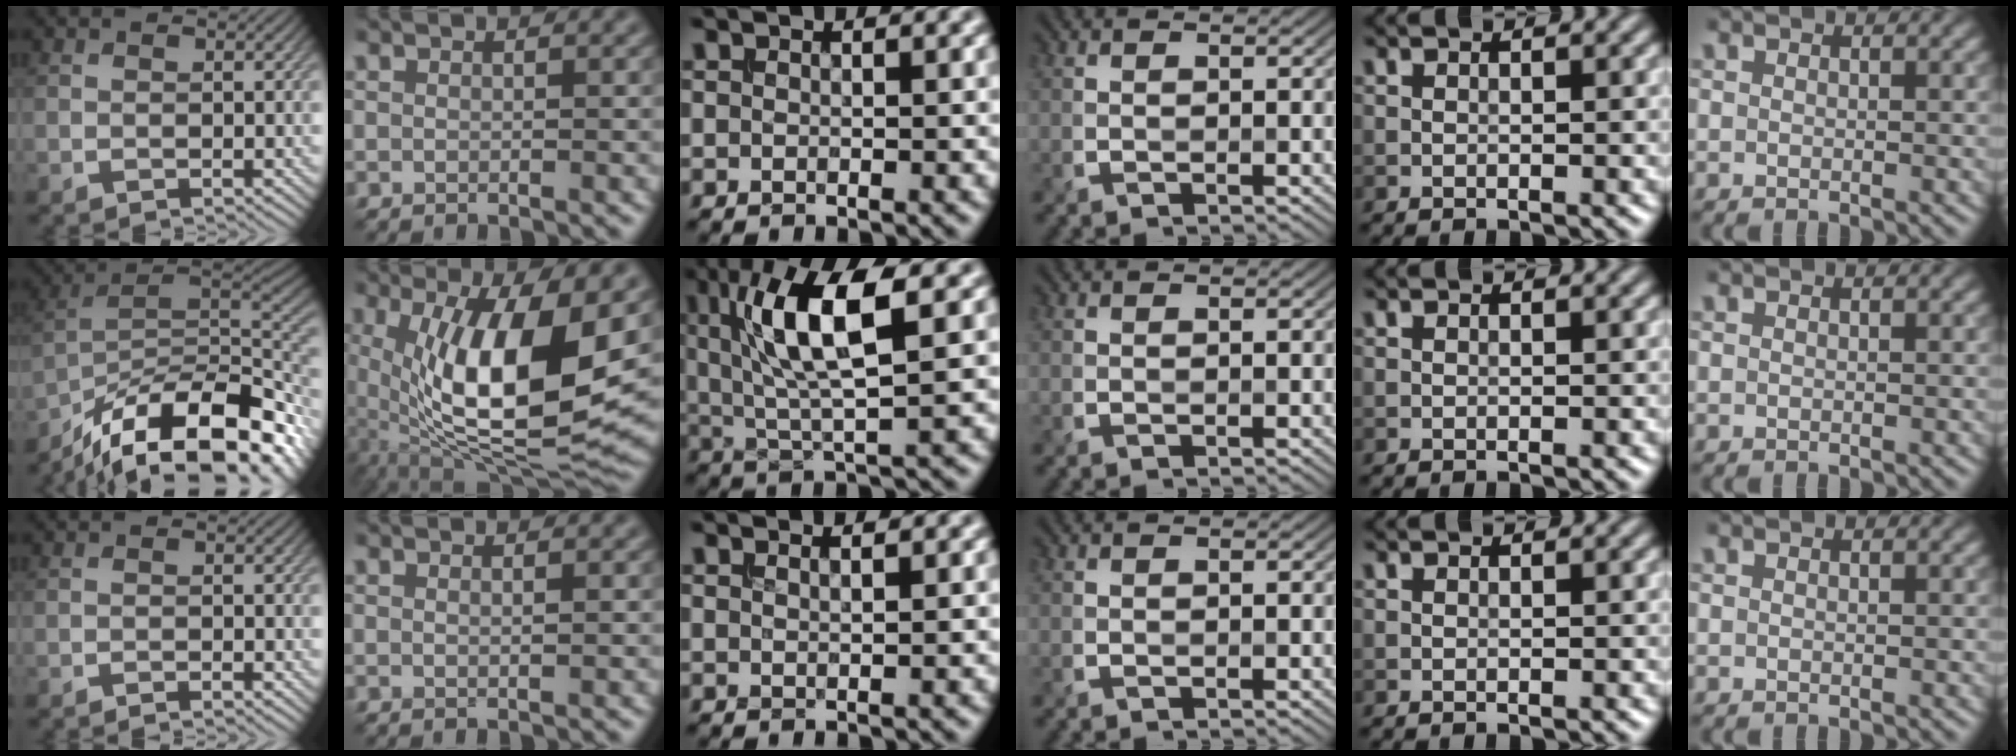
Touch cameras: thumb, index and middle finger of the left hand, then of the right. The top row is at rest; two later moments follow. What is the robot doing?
{"motion": "insert", "object": "bucket"}